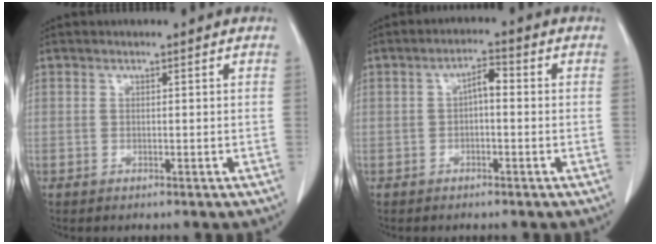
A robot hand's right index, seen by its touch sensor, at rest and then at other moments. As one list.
[{"total": 3.1, "force": [-0.1, 1.1, 2.9], "torque": [-0.048, 0.013, -0.003]}]